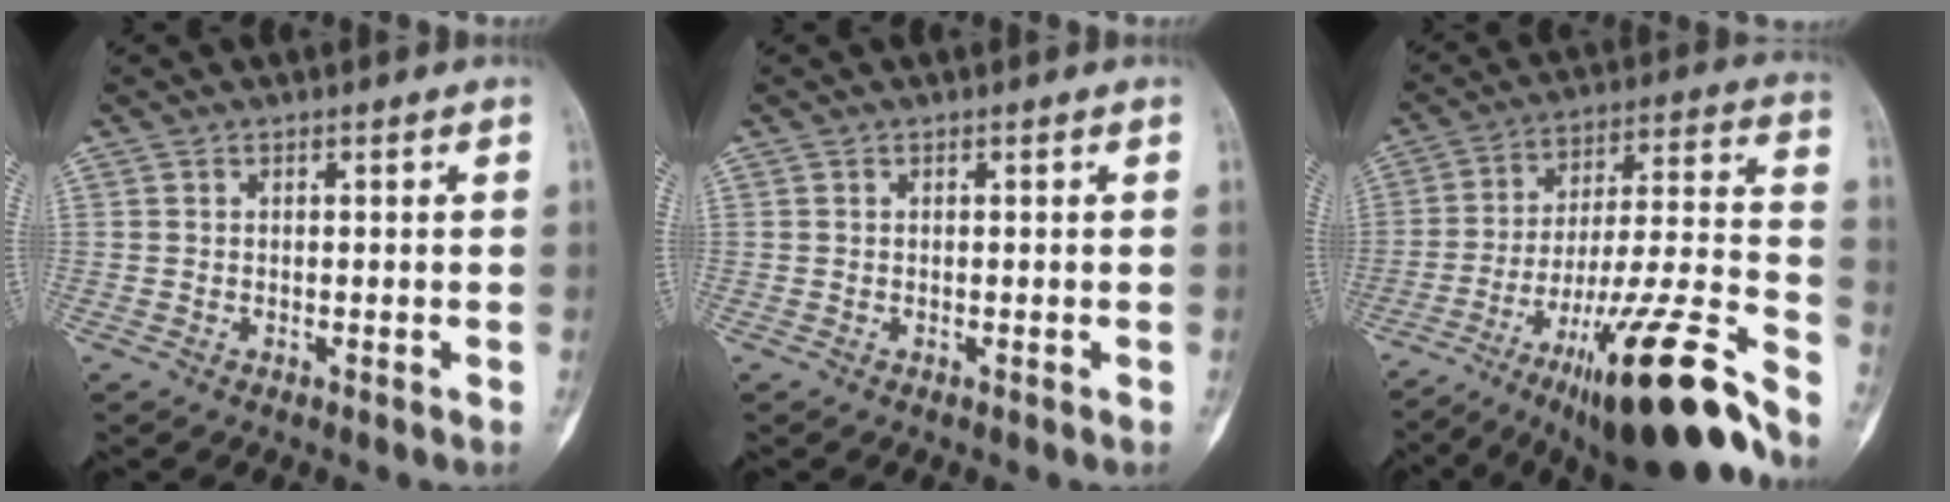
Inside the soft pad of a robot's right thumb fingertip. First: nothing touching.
{"total": 0.0}
{"total": 26.1, "force": [-17.4, 3.7, 19.1], "torque": [-0.253, 0.083, -0.278]}